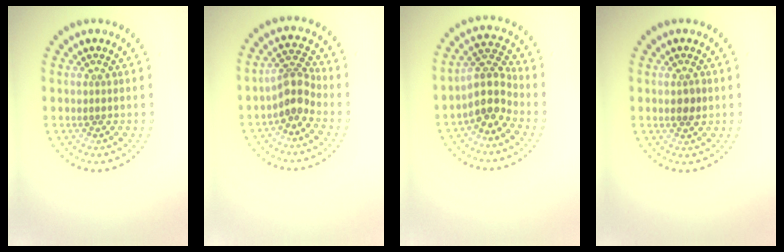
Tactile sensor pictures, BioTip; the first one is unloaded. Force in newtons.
{"total": 2.7, "press": 2.1, "slide": 1.7}
{"total": 3.8, "press": 3.1, "slide": 2.2}
{"total": 1.5, "press": 1.5, "slide": 0.1}